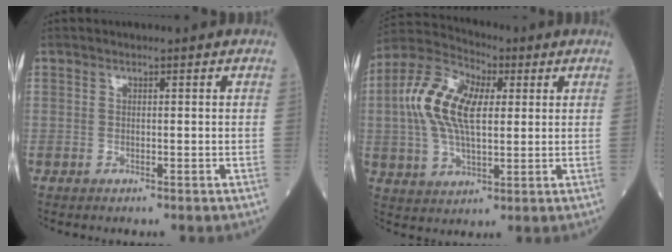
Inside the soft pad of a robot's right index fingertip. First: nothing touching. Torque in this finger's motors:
{"motor_torque": [1.24, 0.18, 0.77, 0.21]}